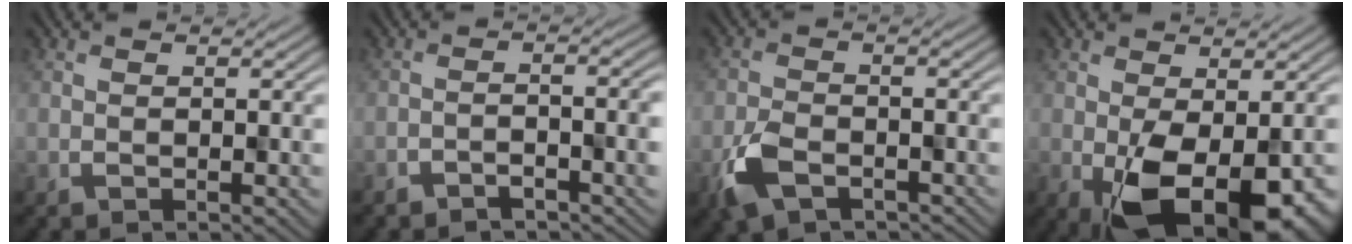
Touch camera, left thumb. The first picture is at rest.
{"total": 2.1, "force": [-1.8, 0.3, 1.1], "torque": [-0.014, 0.002, -0.030]}
{"total": 5.6, "force": [-3.2, 3.5, 3.0], "torque": [-0.076, -0.022, -0.061]}
{"total": 11.5, "force": [-3.5, 6.3, 8.9], "torque": [-0.151, -0.050, -0.032]}